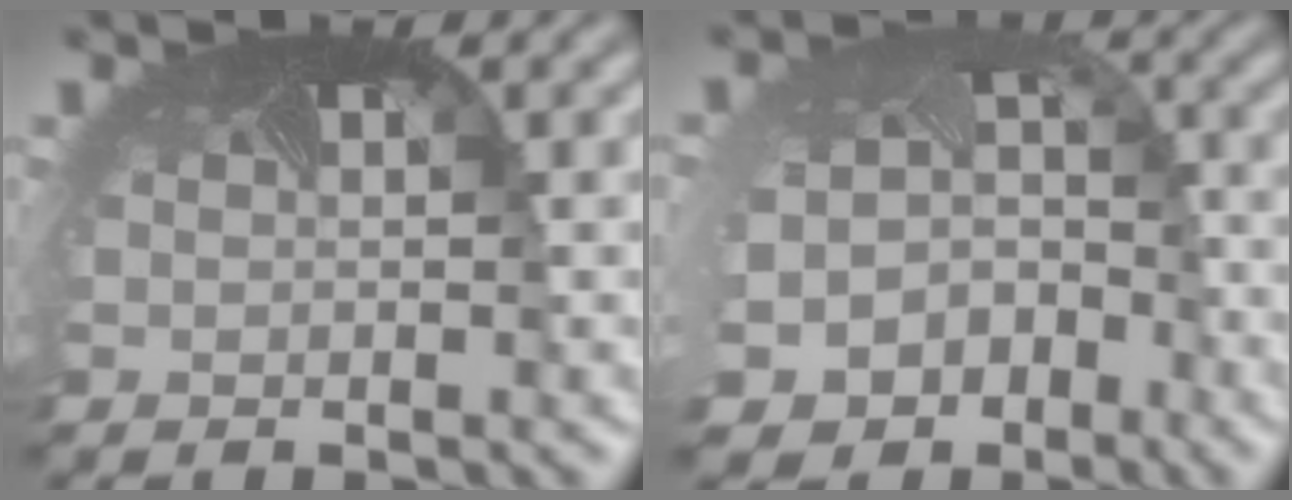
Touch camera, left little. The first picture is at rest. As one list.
[{"total": 8.5, "force": [-5.2, 6.4, 2.0], "torque": [-0.045, -0.040, -0.066]}]